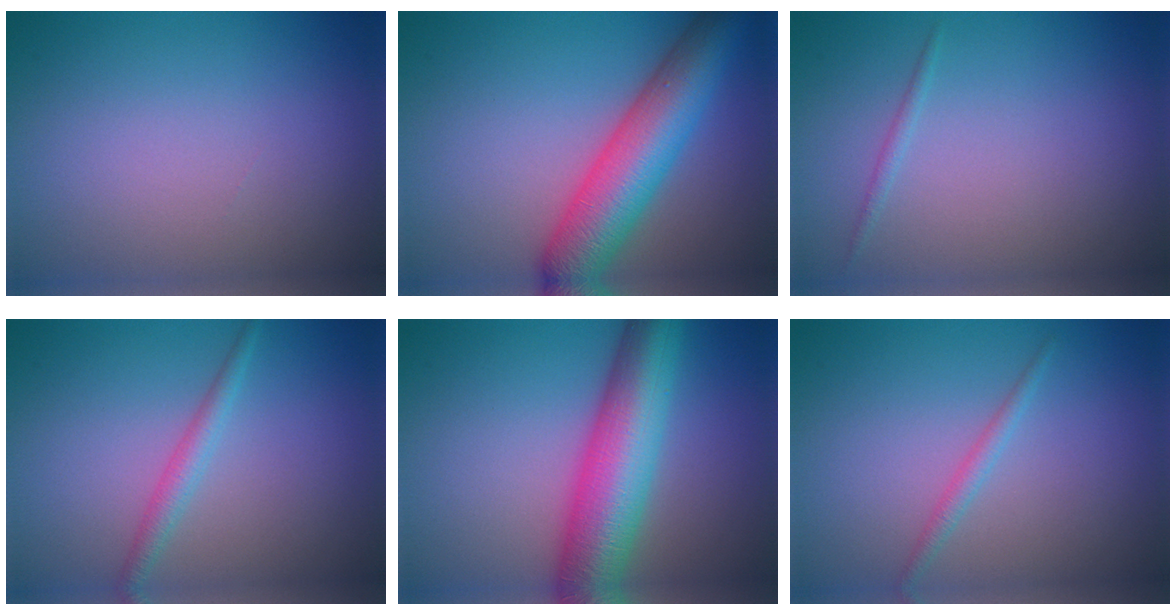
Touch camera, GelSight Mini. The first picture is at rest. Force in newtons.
{"total": 8.6, "press": 8.6, "slide": 0.2}
{"total": 0.7, "press": 0.7, "slide": 0.1}
{"total": 1.9, "press": 1.9, "slide": 0.1}
{"total": 10.0, "press": 10.0, "slide": 0.2}
{"total": 1.3, "press": 1.3, "slide": 0.0}